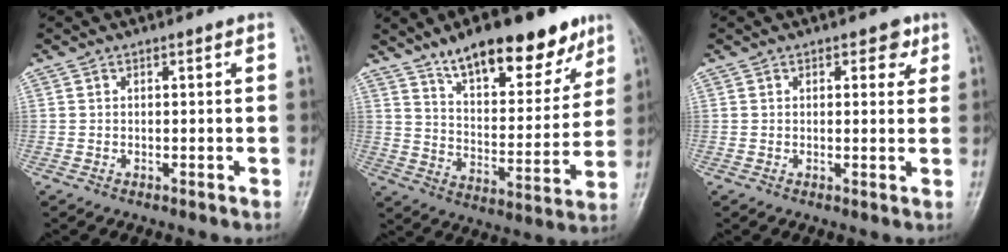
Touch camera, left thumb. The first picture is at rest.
{"total": 19.9, "force": [13.5, 7.6, 12.4], "torque": [-0.137, -0.062, 0.215]}
{"total": 3.2, "force": [1.6, 1.9, 2.1], "torque": [-0.006, -0.004, 0.015]}